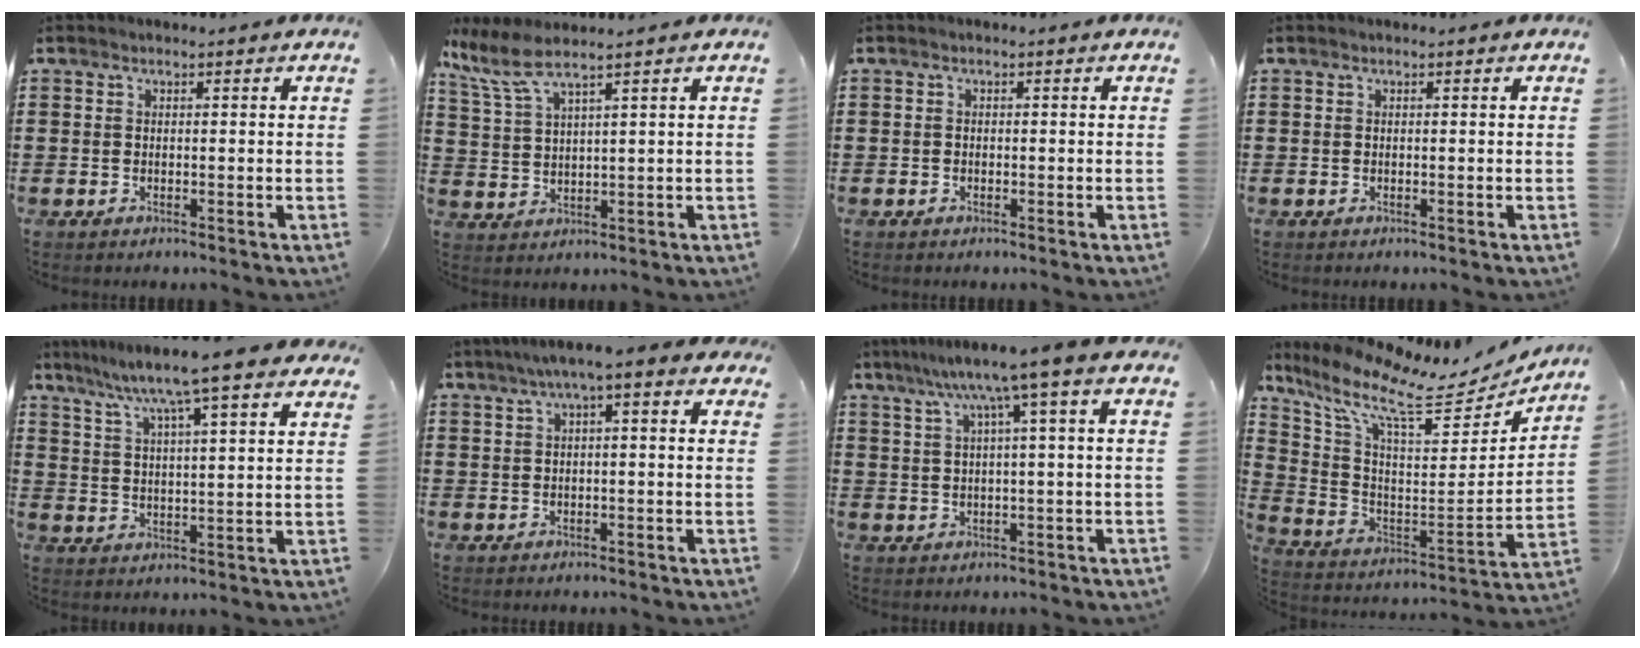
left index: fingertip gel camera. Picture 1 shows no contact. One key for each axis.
{"total": 5.2, "fx": 3.8, "fy": 0.6, "fz": 3.5, "tx": -0.091, "ty": -0.013, "tz": 0.063}
{"total": 0.6, "fx": -0.4, "fy": 0.4, "fz": 0.0, "tx": -0.003, "ty": 0.001, "tz": -0.009}
{"total": 0.0}
{"total": 7.7, "fx": 6.3, "fy": -0.3, "fz": 4.4, "tx": -0.107, "ty": -0.030, "tz": 0.105}
{"total": 3.4, "fx": 0.4, "fy": 0.3, "fz": 3.4, "tx": -0.063, "ty": 0.003, "tz": 0.004}
{"total": 7.1, "fx": 2.6, "fy": -0.5, "fz": 6.6, "tx": -0.132, "ty": -0.003, "tz": 0.036}
{"total": 10.1, "fx": 8.0, "fy": 1.9, "fz": 5.9, "tx": -0.143, "ty": -0.067, "tz": 0.129}